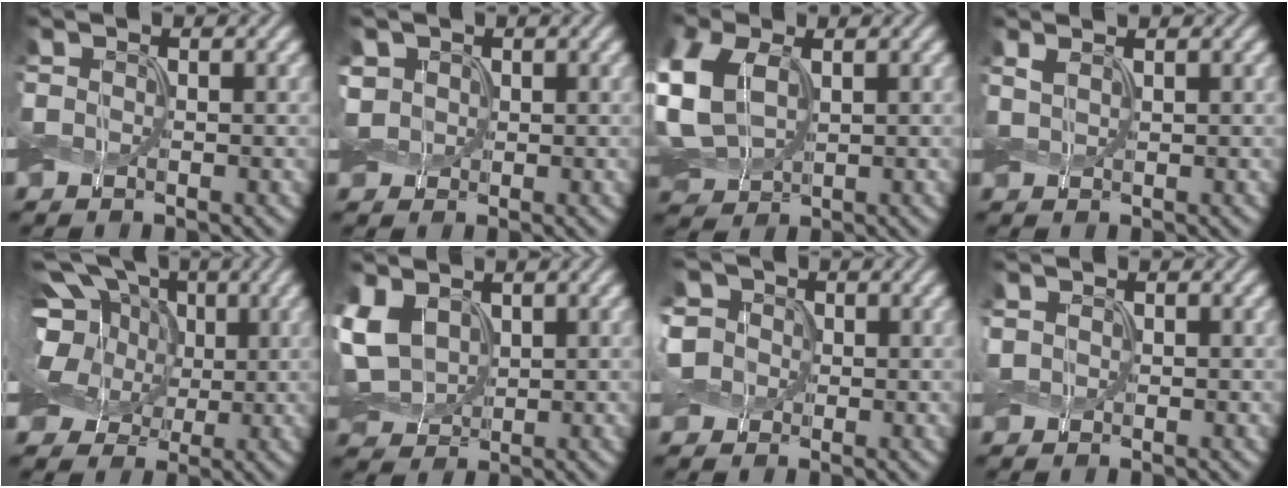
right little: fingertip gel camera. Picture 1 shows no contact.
{"total": 2.2, "force": [0.5, 1.9, 1.0], "torque": [-0.027, 0.007, 0.005]}
{"total": 7.1, "force": [1.2, 4.7, 5.2], "torque": [-0.151, 0.009, 0.025]}
{"total": 0.9, "force": [0.6, 0.3, 0.5], "torque": [-0.011, 0.004, 0.015]}
{"total": 13.6, "force": [3.8, 10.6, 7.6], "torque": [-0.161, 0.038, 0.047]}
{"total": 4.7, "force": [1.4, 3.4, 2.9], "torque": [-0.074, 0.006, 0.027]}
{"total": 5.0, "force": [1.3, 4.4, 2.1], "torque": [-0.068, 0.020, 0.010]}
{"total": 0.5, "force": [0.2, 0.5, 0.1], "torque": [-0.003, 0.003, 0.005]}